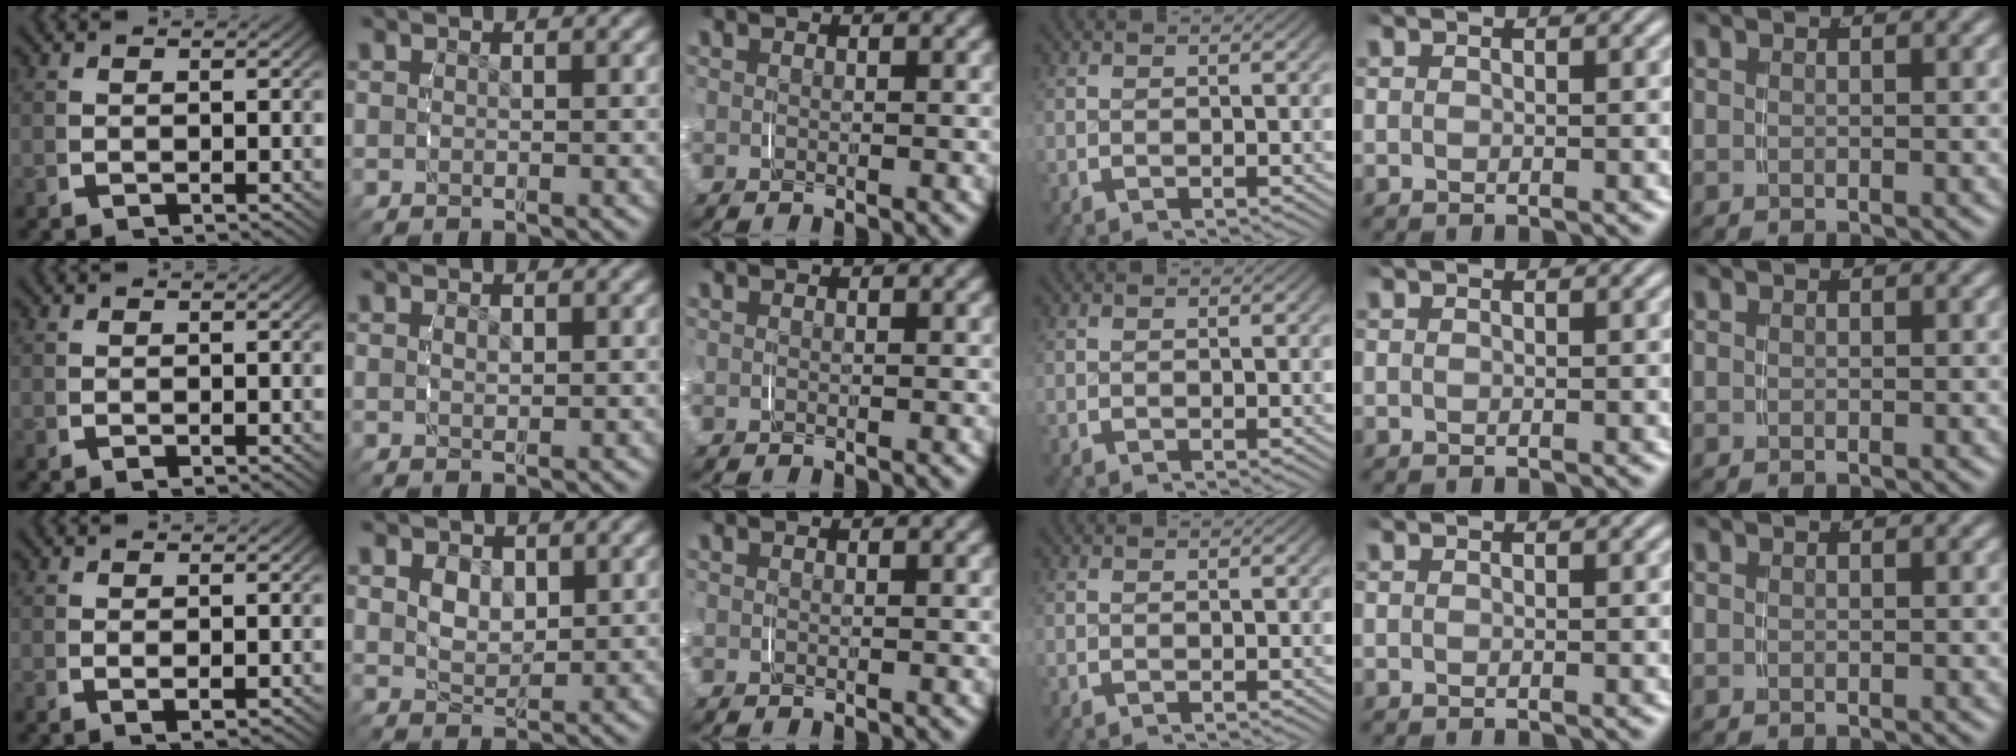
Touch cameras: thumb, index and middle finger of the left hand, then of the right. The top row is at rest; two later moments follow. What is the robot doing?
{"motion": "grasp_and_lifting", "object": "pen bag"}